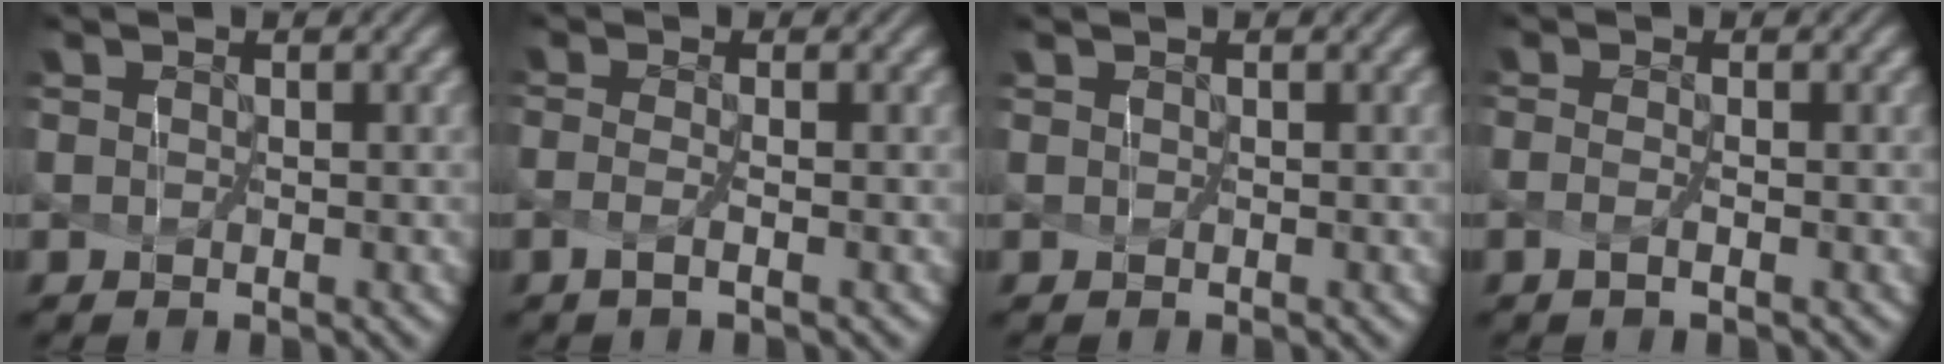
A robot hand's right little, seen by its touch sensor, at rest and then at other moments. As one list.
[{"total": 1.3, "force": [-1.0, -0.5, 0.7], "torque": [-0.033, -0.008, -0.011]}, {"total": 0.0}, {"total": 1.0, "force": [-0.8, -0.4, 0.4], "torque": [-0.022, -0.006, -0.006]}]